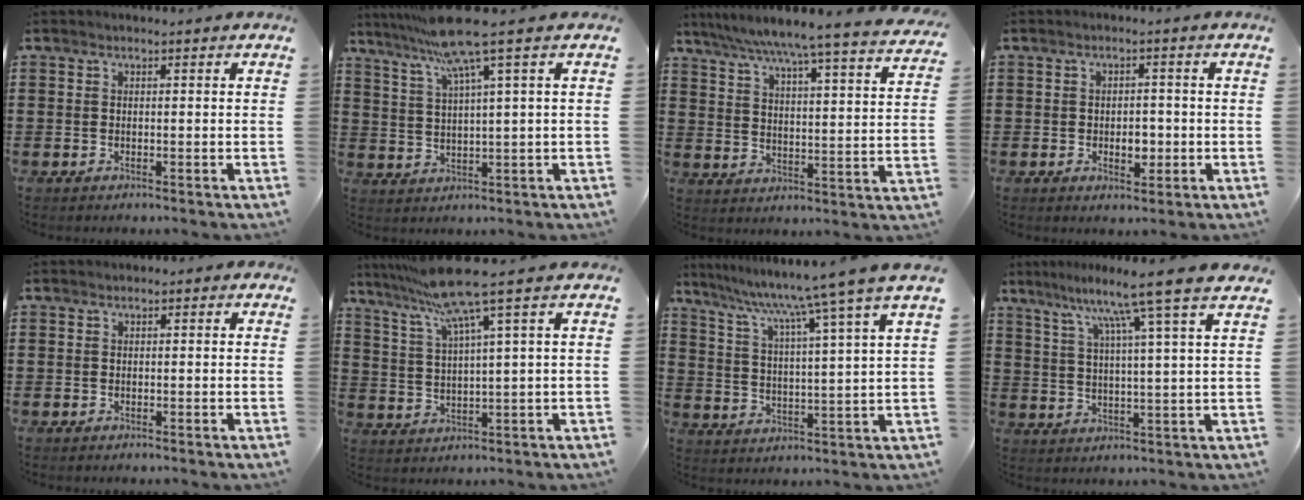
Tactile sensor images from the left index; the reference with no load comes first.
{"total": 9.0, "force": [5.5, -0.7, 7.1], "torque": [-0.160, -0.023, 0.092]}
{"total": 6.2, "force": [5.4, -1.2, 2.8], "torque": [-0.074, -0.046, 0.083]}
{"total": 3.3, "force": [-0.8, 2.1, 2.5], "torque": [-0.042, 0.002, -0.019]}
{"total": 0.7, "force": [-0.4, 0.6, 0.1], "torque": [-0.004, 0.001, -0.009]}
{"total": 9.4, "force": [5.9, -0.6, 7.3], "torque": [-0.176, -0.030, 0.094]}
{"total": 8.4, "force": [6.9, -2.0, 4.4], "torque": [-0.113, -0.047, 0.104]}
{"total": 9.1, "force": [6.5, -1.6, 6.1], "torque": [-0.135, -0.029, 0.099]}